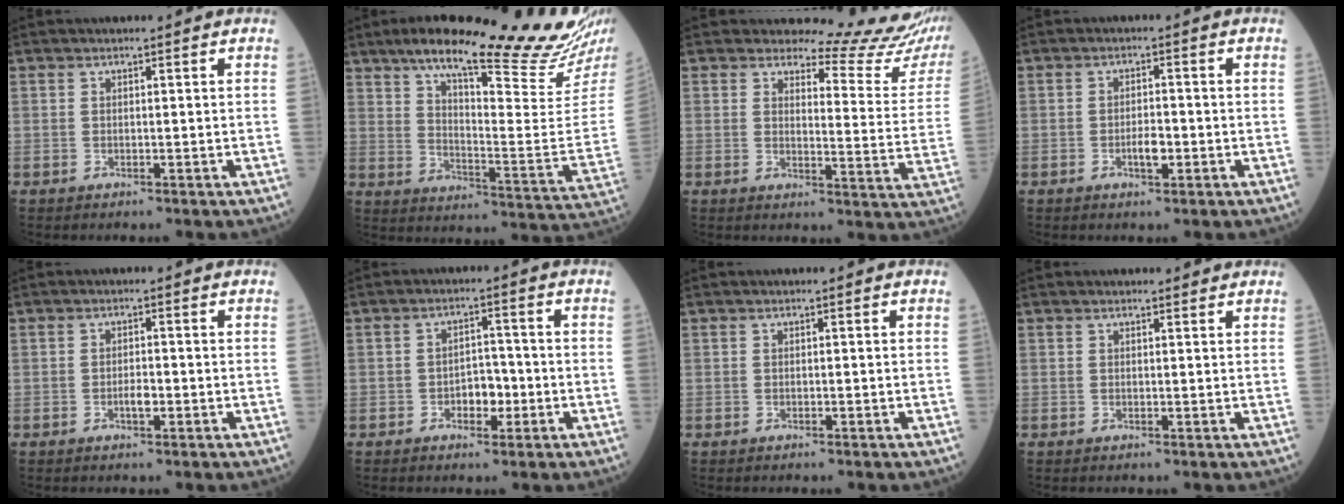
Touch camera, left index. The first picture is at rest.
{"total": 25.1, "force": [20.2, 0.7, 14.8], "torque": [-0.215, -0.054, 0.269]}
{"total": 14.9, "force": [14.8, 0.7, 1.9], "torque": [-0.003, -0.133, 0.137]}
{"total": 2.7, "force": [-1.1, 0.9, 2.3], "torque": [-0.040, -0.001, -0.019]}
{"total": 1.9, "force": [-0.9, 0.6, 1.5], "torque": [-0.025, 0.000, -0.017]}
{"total": 3.9, "force": [-1.6, 2.2, 2.8], "torque": [-0.037, 0.005, -0.028]}
{"total": 0.0}
{"total": 2.1, "force": [2.0, 0.5, 0.4], "torque": [-0.007, 0.004, 0.018]}